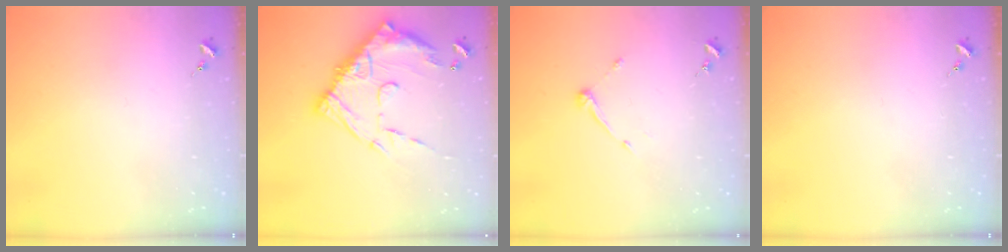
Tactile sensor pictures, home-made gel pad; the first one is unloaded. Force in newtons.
{"total": 17.5, "press": 17.4, "slide": 2.0}
{"total": 6.6, "press": 6.6, "slide": 0.5}
{"total": 0.0}